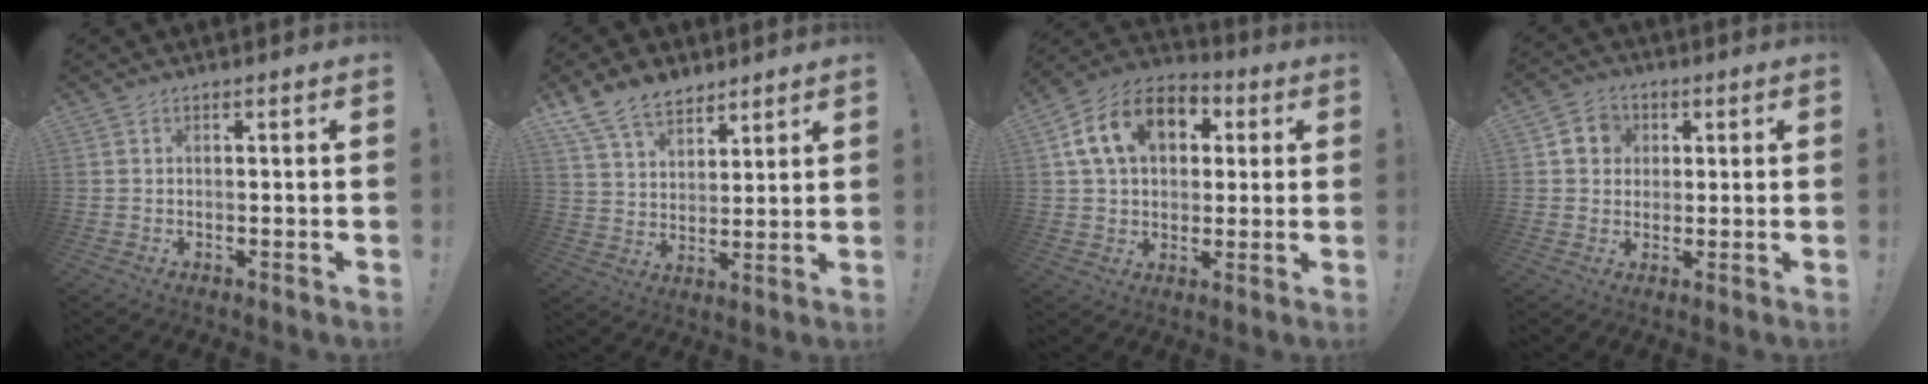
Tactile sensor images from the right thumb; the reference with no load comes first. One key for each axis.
{"total": 11.6, "fx": 8.7, "fy": 6.3, "fz": 4.2, "tx": -0.084, "ty": -0.053, "tz": 0.170}
{"total": 16.3, "fx": 5.3, "fy": 11.7, "fz": 10.0, "tx": -0.154, "ty": 0.002, "tz": 0.101}
{"total": 6.6, "fx": 1.5, "fy": 6.1, "fz": 2.0, "tx": -0.029, "ty": 0.000, "tz": 0.032}